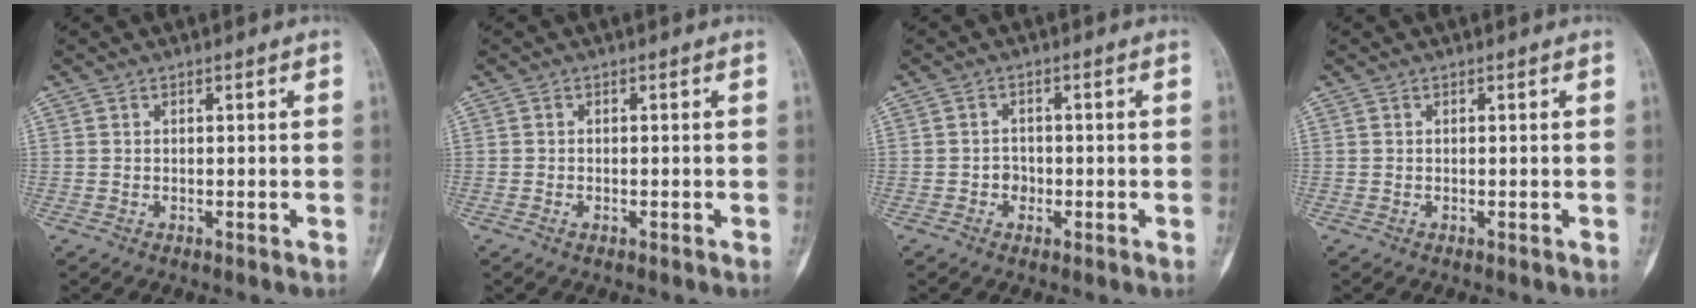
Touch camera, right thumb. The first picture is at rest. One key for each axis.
{"total": 0.8, "fx": -0.4, "fy": 0.5, "fz": 0.5, "tx": -0.012, "ty": 0.001, "tz": -0.006}
{"total": 2.2, "fx": -0.7, "fy": 1.9, "fz": 0.7, "tx": 0.002, "ty": 0.010, "tz": -0.013}
{"total": 0.0}